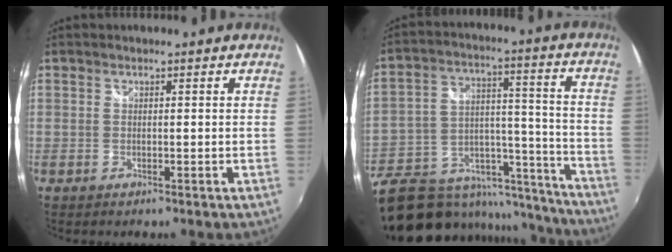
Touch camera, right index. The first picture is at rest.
{"total": 27.3, "force": [-17.3, 15.3, 14.5], "torque": [-0.272, 0.030, -0.214]}